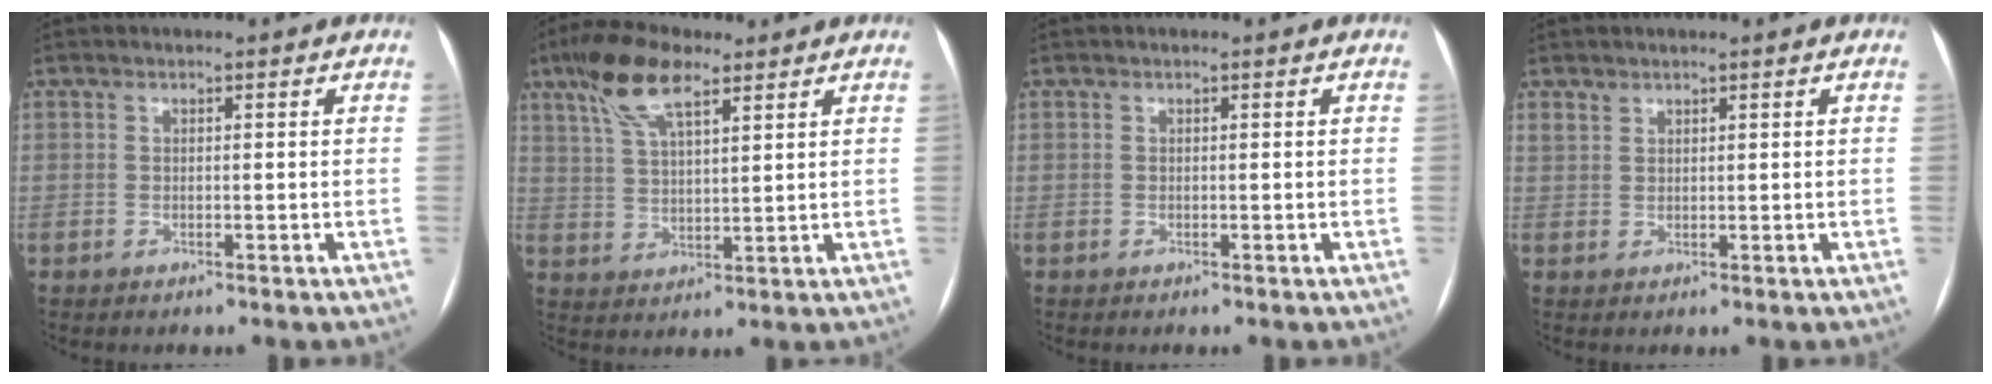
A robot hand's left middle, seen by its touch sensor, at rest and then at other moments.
{"total": 9.3, "force": [5.9, 2.7, 6.7], "torque": [-0.139, 0.022, 0.113]}
{"total": 0.0}
{"total": 1.1, "force": [1.0, 0.4, -0.1], "torque": [0.004, 0.002, 0.019]}